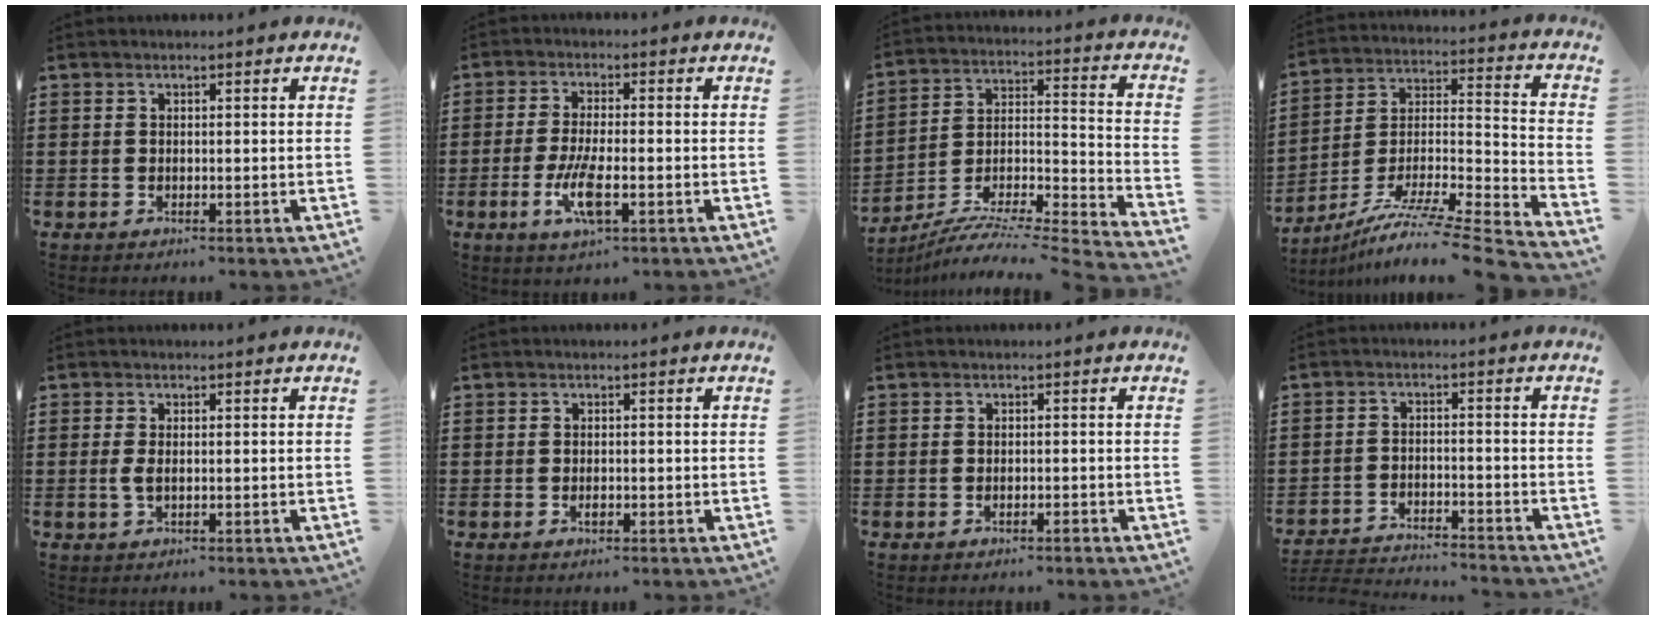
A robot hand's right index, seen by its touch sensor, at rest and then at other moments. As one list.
[{"total": 6.4, "force": [-2.2, 1.7, 5.8], "torque": [-0.126, -0.016, -0.043]}, {"total": 6.2, "force": [-5.5, 0.3, 2.8], "torque": [-0.047, -0.008, -0.116]}, {"total": 8.5, "force": [-6.6, 0.0, 5.3], "torque": [-0.092, -0.005, -0.136]}, {"total": 1.7, "force": [-0.1, 0.6, 1.6], "torque": [-0.037, -0.001, -0.005]}, {"total": 1.0, "force": [-0.3, 0.4, 0.8], "torque": [-0.015, -0.004, -0.005]}, {"total": 0.8, "force": [-0.5, 0.2, 0.6], "torque": [-0.013, -0.005, -0.009]}, {"total": 3.6, "force": [-3.5, 0.1, 0.2], "torque": [-0.016, 0.001, -0.079]}]